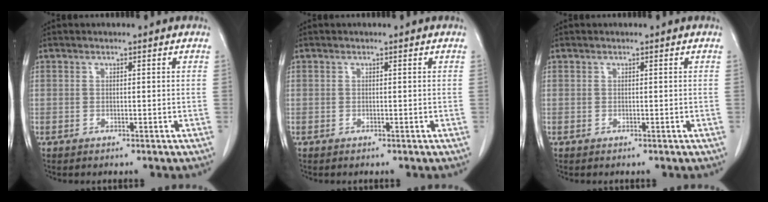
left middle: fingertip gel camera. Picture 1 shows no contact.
{"total": 0.0}
{"total": 0.0}